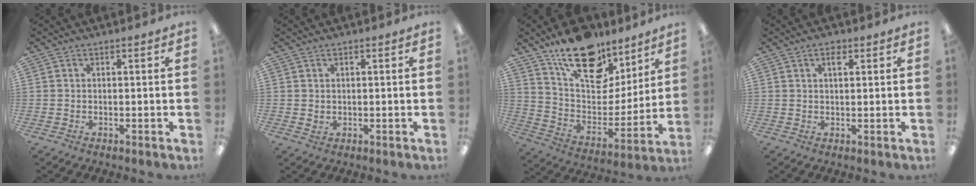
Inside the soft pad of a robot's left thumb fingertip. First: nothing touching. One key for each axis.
{"total": 1.2, "fx": 0.6, "fy": 0.9, "fz": 0.3, "tx": 0.001, "ty": 0.001, "tz": 0.008}
{"total": 20.4, "fx": 15.0, "fy": 10.1, "fz": 9.3, "tx": -0.153, "ty": -0.102, "tz": 0.269}
{"total": 2.5, "fx": 1.4, "fy": 1.1, "fz": 1.7, "tx": -0.030, "ty": 0.001, "tz": 0.022}